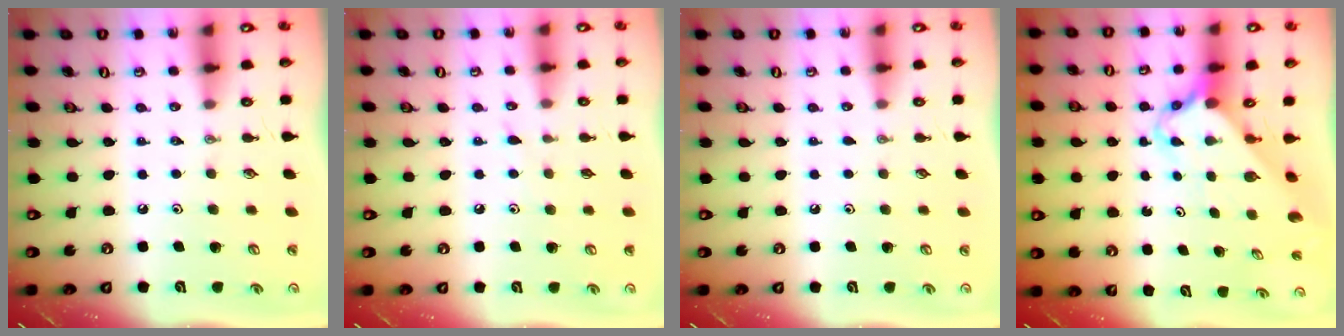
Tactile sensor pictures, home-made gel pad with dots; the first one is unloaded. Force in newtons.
{"total": 5.7, "press": 5.7, "slide": 0.5}
{"total": 2.3, "press": 2.3, "slide": 0.2}
{"total": 2.8, "press": 2.8, "slide": 0.2}